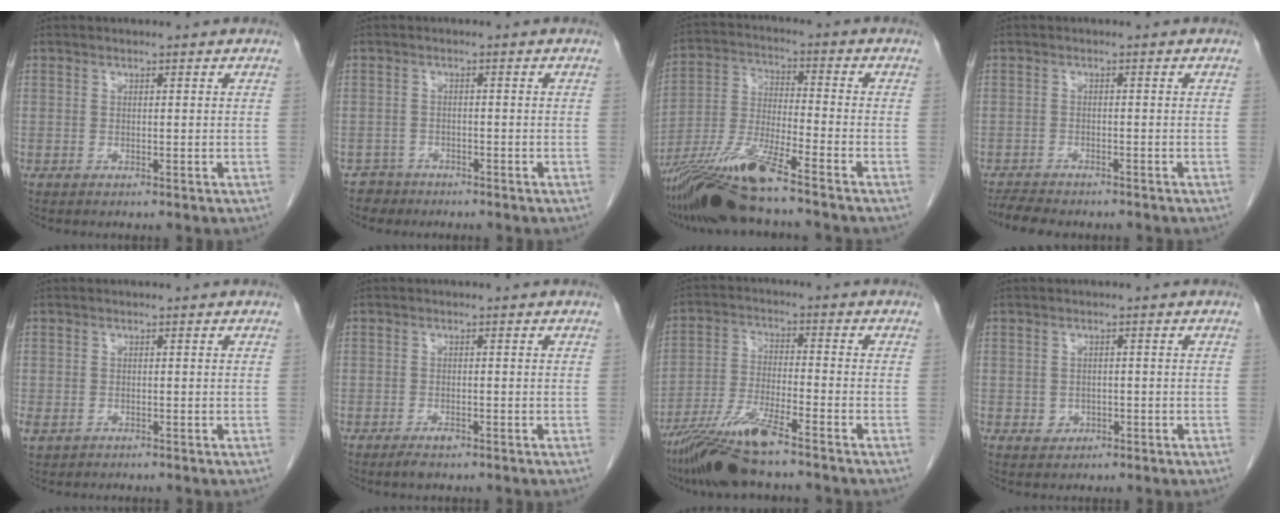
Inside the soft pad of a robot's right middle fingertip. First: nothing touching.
{"total": 2.5, "force": [-1.8, 1.5, -0.8], "torque": [0.008, 0.008, -0.033]}
{"total": 12.8, "force": [-9.9, 0.3, 8.2], "torque": [-0.168, -0.022, -0.183]}
{"total": 5.7, "force": [-5.0, 1.4, 2.2], "torque": [-0.038, -0.009, -0.077]}
{"total": 1.6, "force": [-0.6, 1.3, 0.7], "torque": [-0.020, 0.000, -0.003]}
{"total": 1.8, "force": [-1.2, 0.7, 1.1], "torque": [-0.020, -0.001, -0.017]}
{"total": 10.4, "force": [-7.9, 0.7, 6.7], "torque": [-0.135, -0.029, -0.147]}
{"total": 2.0, "force": [-0.5, 1.8, 0.7], "torque": [-0.011, 0.004, 0.001]}